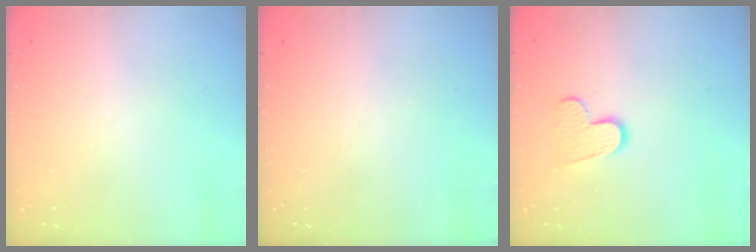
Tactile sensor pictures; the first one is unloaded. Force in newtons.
{"total": 0.0}
{"total": 8.3, "press": 8.2, "slide": 0.5}